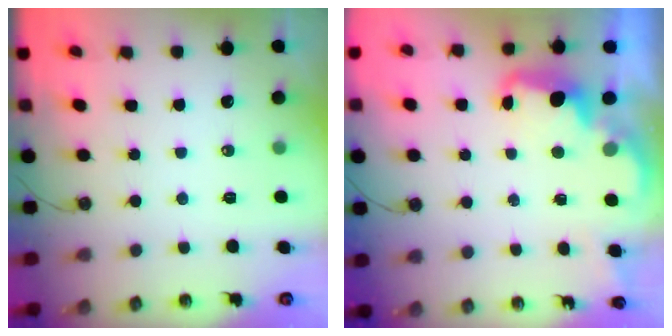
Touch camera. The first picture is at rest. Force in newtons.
{"total": 2.7, "press": 2.6, "slide": 0.7}